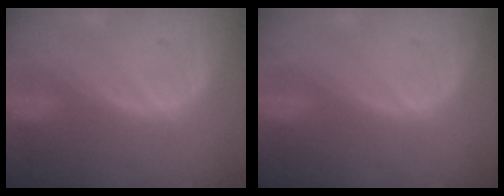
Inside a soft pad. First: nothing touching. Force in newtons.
{"total": 0.0}